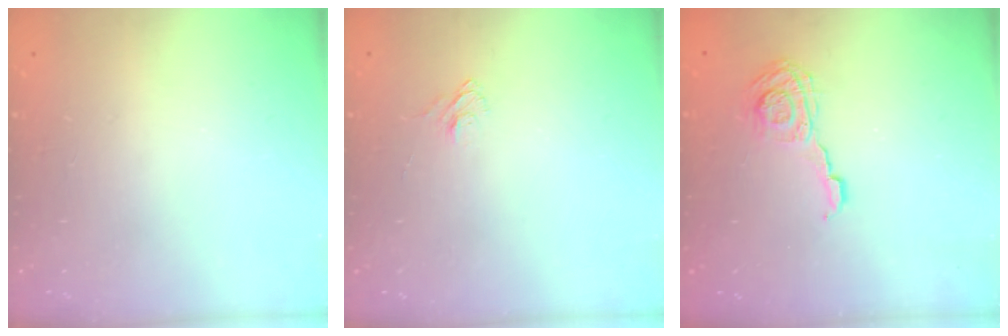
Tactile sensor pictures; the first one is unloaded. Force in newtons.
{"total": 4.5, "press": 4.4, "slide": 0.4}
{"total": 8.4, "press": 8.4, "slide": 0.1}